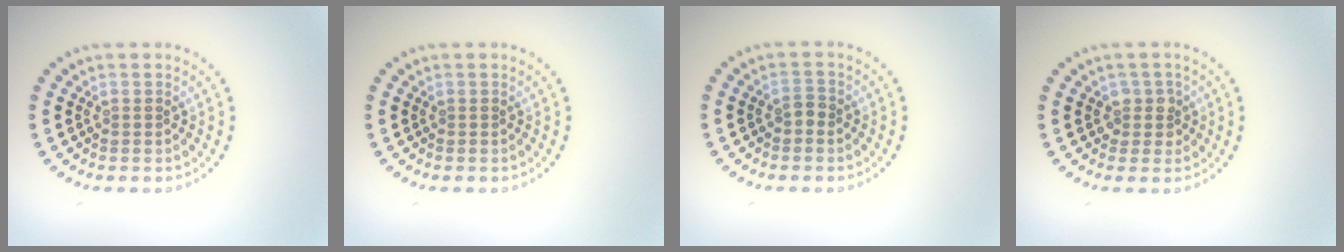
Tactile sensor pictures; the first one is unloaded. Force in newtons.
{"total": 0.0}
{"total": 0.9, "press": 0.8, "slide": 0.3}
{"total": 1.7, "press": 1.5, "slide": 0.7}